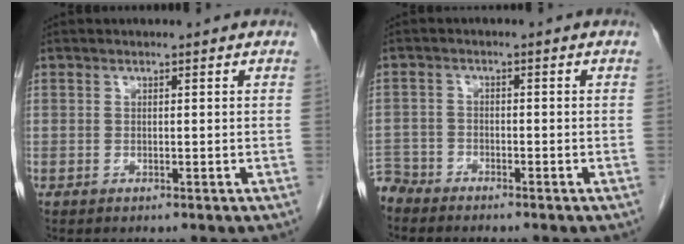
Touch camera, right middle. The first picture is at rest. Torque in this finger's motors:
{"motor_torque": [0.06, -0.06, 0.01, -0.03]}